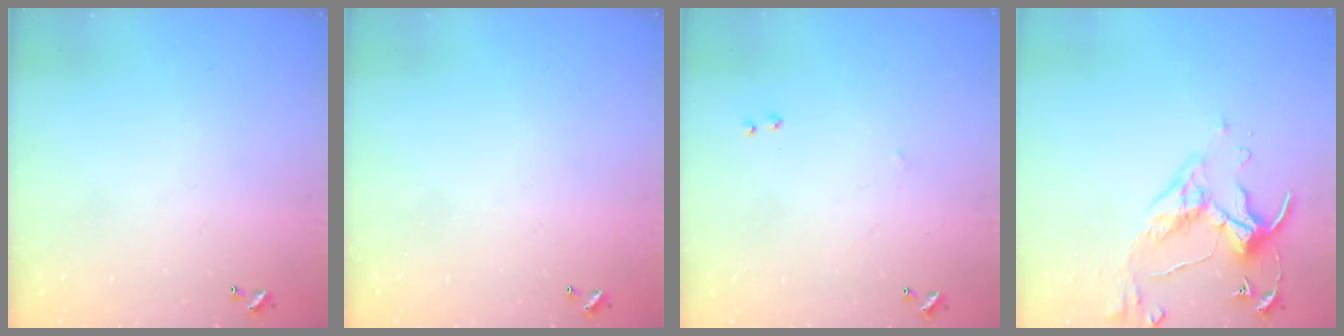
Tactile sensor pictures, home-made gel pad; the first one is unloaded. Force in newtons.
{"total": 0.0}
{"total": 2.5, "press": 2.4, "slide": 0.4}
{"total": 5.3, "press": 5.2, "slide": 1.0}